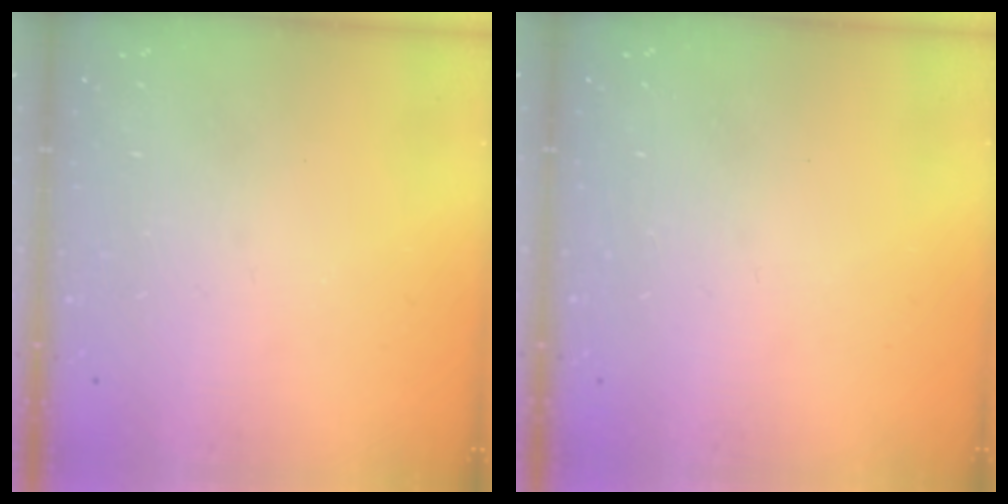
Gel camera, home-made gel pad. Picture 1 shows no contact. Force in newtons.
{"total": 0.0}